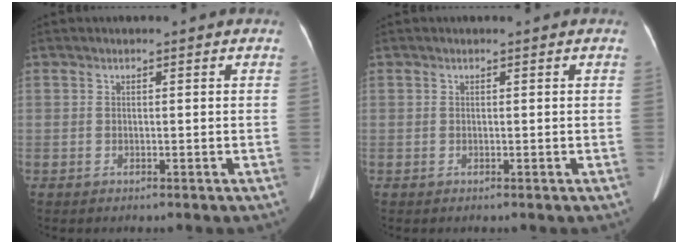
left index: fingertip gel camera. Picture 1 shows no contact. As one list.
[{"total": 0.0}]